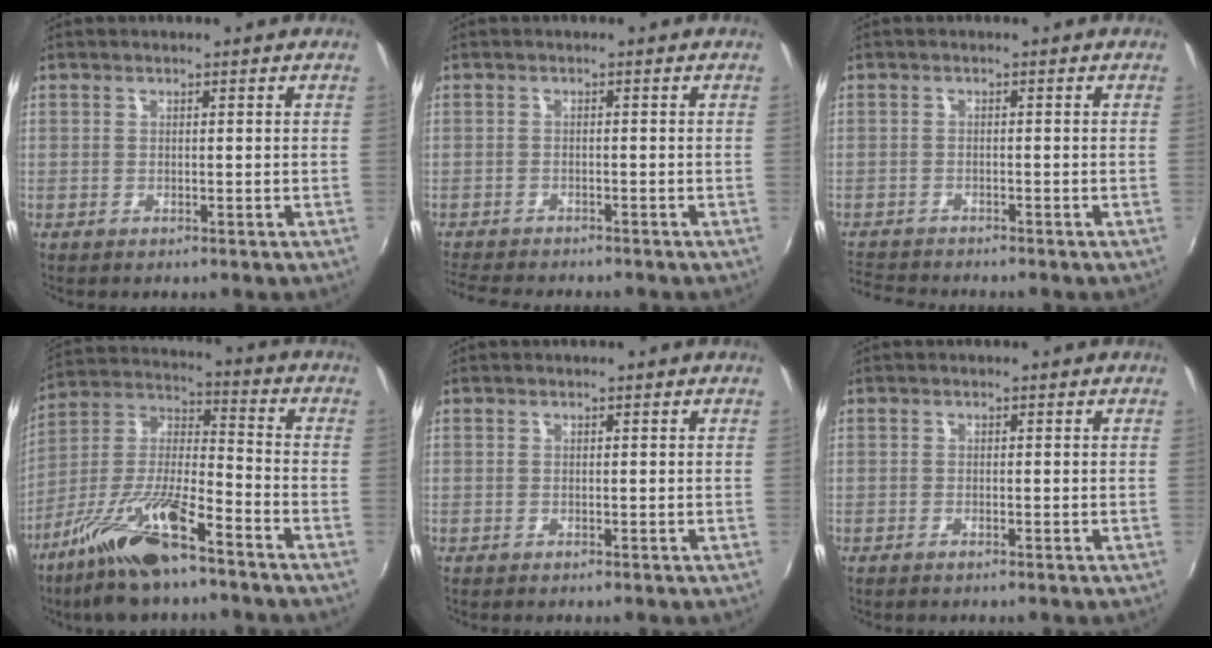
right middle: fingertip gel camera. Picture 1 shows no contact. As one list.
[{"total": 6.9, "force": [-6.4, 1.1, 2.4], "torque": [-0.068, -0.020, -0.107]}, {"total": 5.3, "force": [-5.1, 0.7, 1.1], "torque": [-0.044, -0.016, -0.093]}, {"total": 16.4, "force": [-11.0, 3.7, 11.5], "torque": [-0.231, -0.004, -0.209]}, {"total": 0.0}, {"total": 0.9, "force": [-0.7, 0.1, 0.5], "torque": [-0.010, 0.000, -0.013]}]